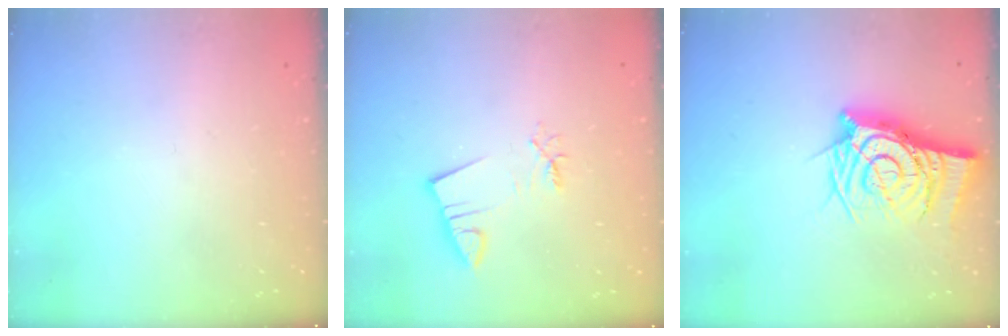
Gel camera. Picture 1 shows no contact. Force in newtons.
{"total": 3.3, "press": 3.3, "slide": 0.4}
{"total": 13.6, "press": 13.5, "slide": 1.5}